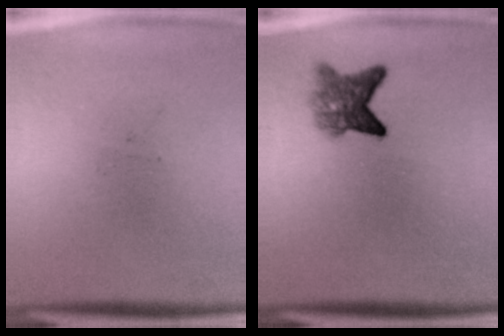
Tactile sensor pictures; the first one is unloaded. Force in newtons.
{"total": 4.1}